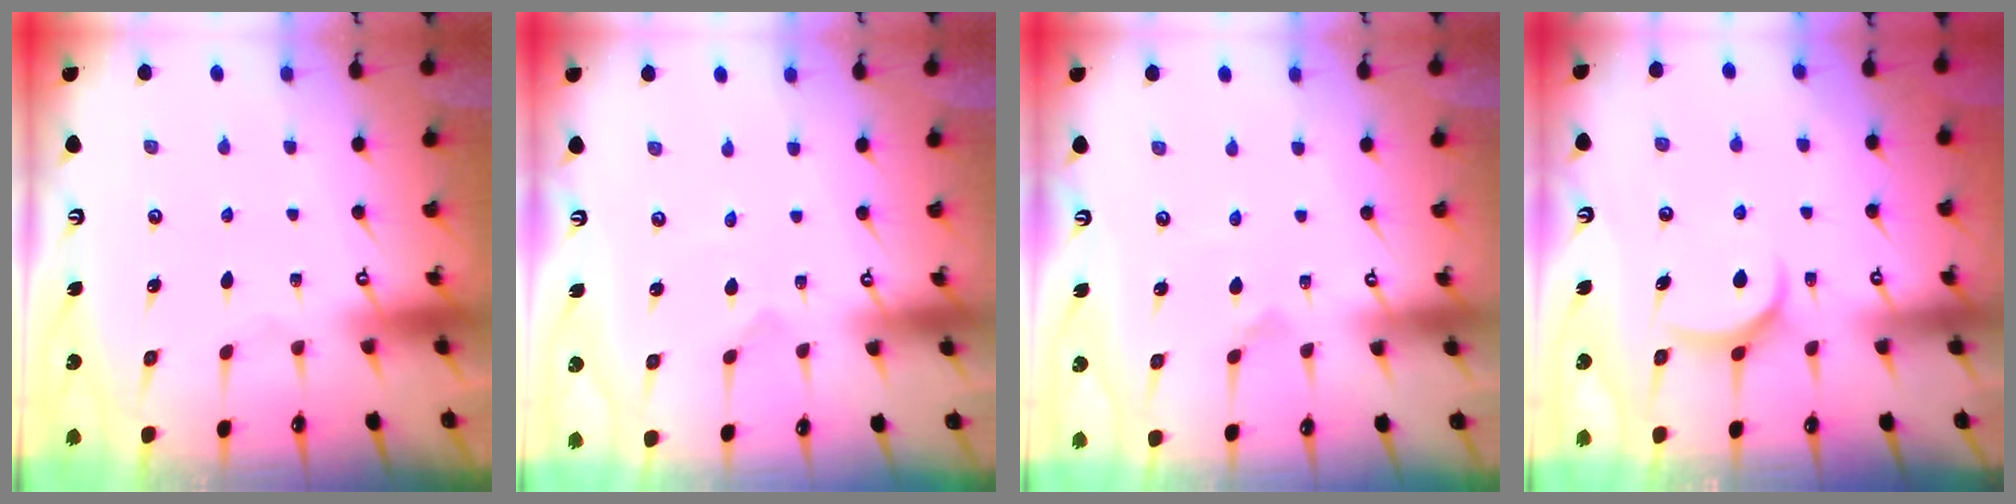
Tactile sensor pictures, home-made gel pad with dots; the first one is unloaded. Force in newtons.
{"total": 0.0}
{"total": 1.6, "press": 1.6, "slide": 0.0}
{"total": 7.0, "press": 6.9, "slide": 0.7}